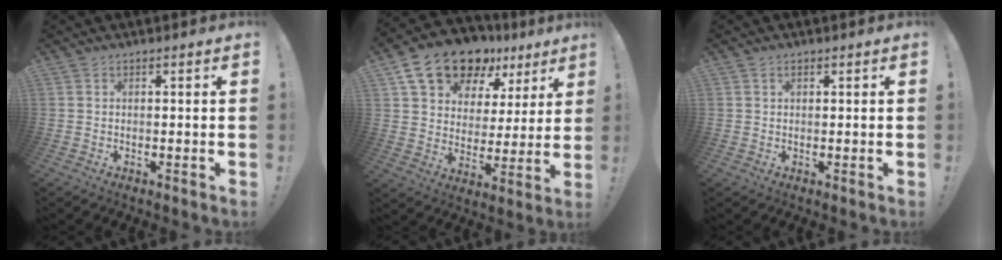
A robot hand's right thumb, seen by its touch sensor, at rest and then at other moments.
{"total": 17.1, "force": [12.1, 9.3, 7.5], "torque": [-0.123, -0.076, 0.223]}
{"total": 0.9, "force": [0.6, 0.6, 0.4], "torque": [-0.004, 0.000, 0.011]}